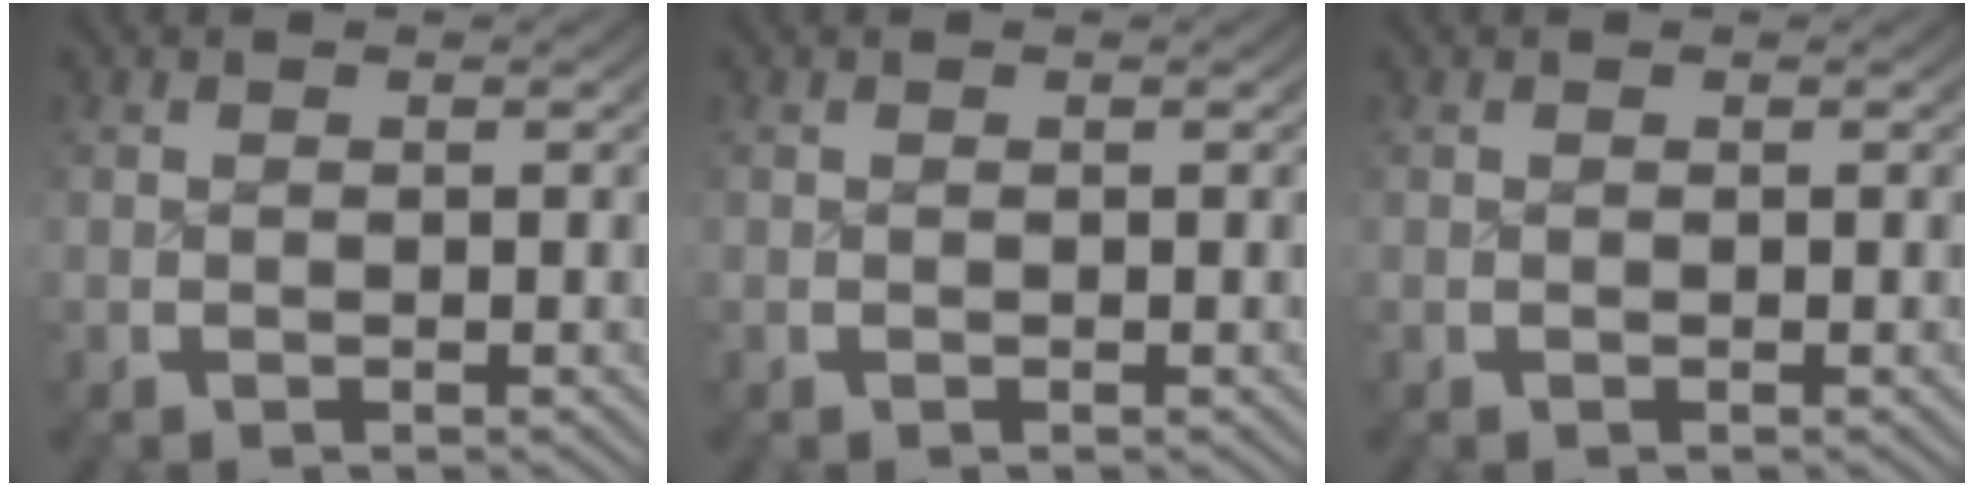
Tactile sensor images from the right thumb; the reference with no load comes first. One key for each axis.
{"total": 0.0}
{"total": 0.0}